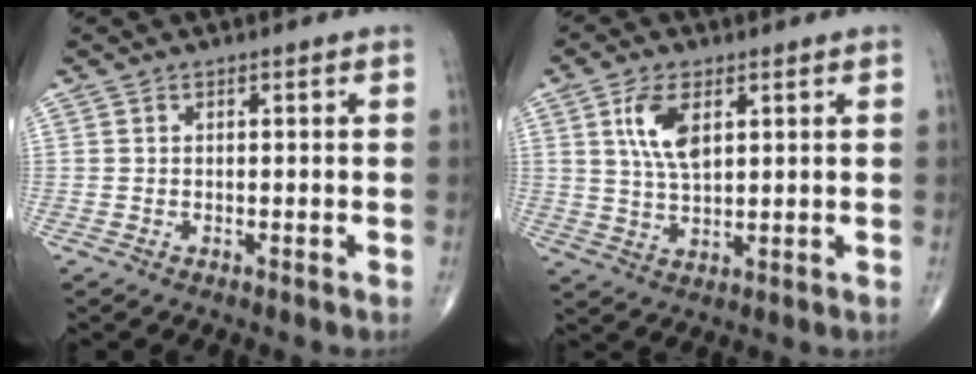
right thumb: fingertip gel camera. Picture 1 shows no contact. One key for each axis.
{"total": 7.6, "fx": 2.7, "fy": 3.7, "fz": 6.1, "tx": -0.117, "ty": -0.009, "tz": 0.056}